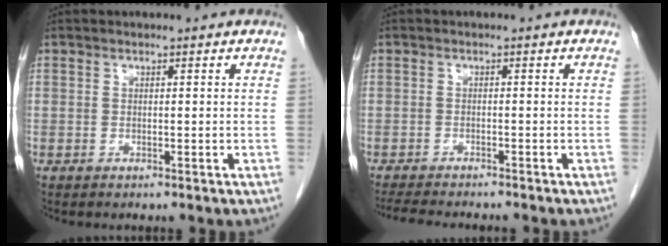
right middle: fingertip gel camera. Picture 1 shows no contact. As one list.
[{"total": 7.9, "force": [-7.1, 0.9, 3.3], "torque": [-0.050, -0.012, -0.105]}]